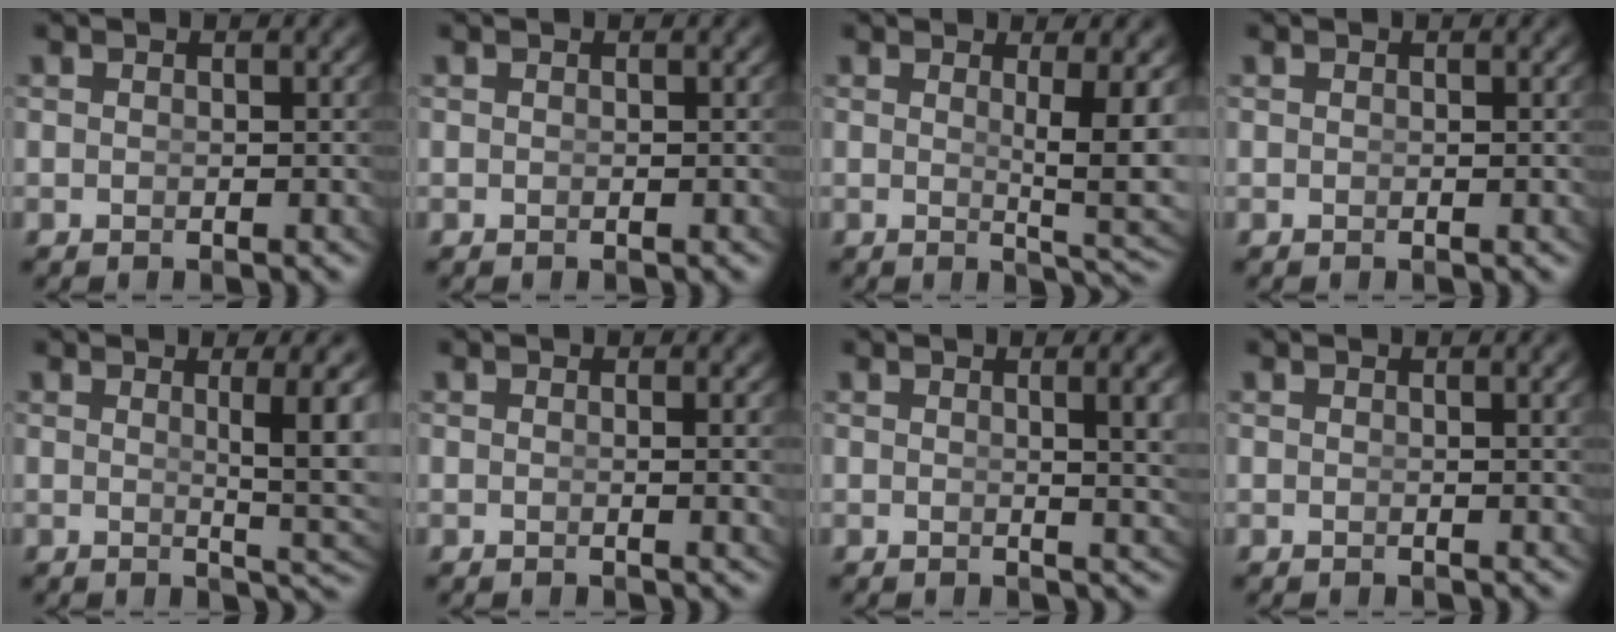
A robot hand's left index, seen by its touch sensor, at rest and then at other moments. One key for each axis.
{"total": 0.0}
{"total": 5.1, "fx": 0.9, "fy": 0.4, "fz": 5.0, "tx": -0.063, "ty": -0.016, "tz": 0.021}
{"total": 0.0}
{"total": 4.9, "fx": 0.8, "fy": 0.4, "fz": 4.8, "tx": -0.058, "ty": -0.009, "tz": 0.019}
{"total": 0.9, "fx": 0.3, "fy": -0.3, "fz": 0.8, "tx": -0.010, "ty": -0.004, "tz": 0.005}
{"total": 2.9, "fx": 0.9, "fy": 0.0, "fz": 2.8, "tx": -0.026, "ty": -0.005, "tz": 0.018}
{"total": 0.6, "fx": 0.4, "fy": -0.1, "fz": 0.5, "tx": -0.004, "ty": 0.001, "tz": 0.006}